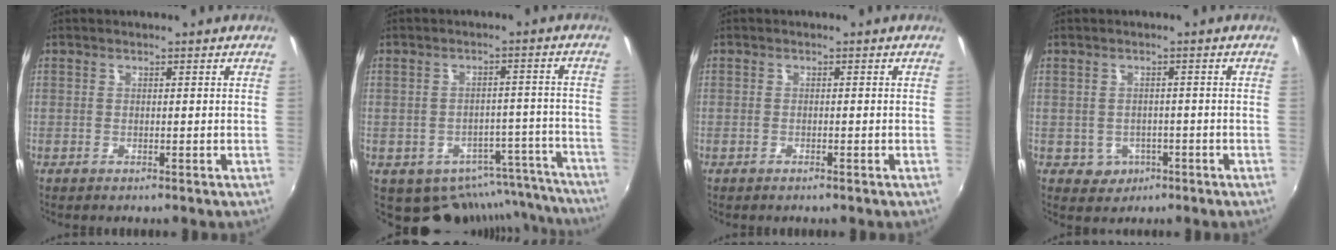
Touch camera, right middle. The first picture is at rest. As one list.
[{"total": 13.8, "force": [-11.7, 6.4, 3.4], "torque": [-0.049, 0.028, -0.128]}, {"total": 0.9, "force": [-0.8, 0.2, 0.5], "torque": [-0.011, -0.002, -0.014]}, {"total": 3.8, "force": [-1.4, 3.5, 0.8], "torque": [-0.028, 0.003, -0.011]}]